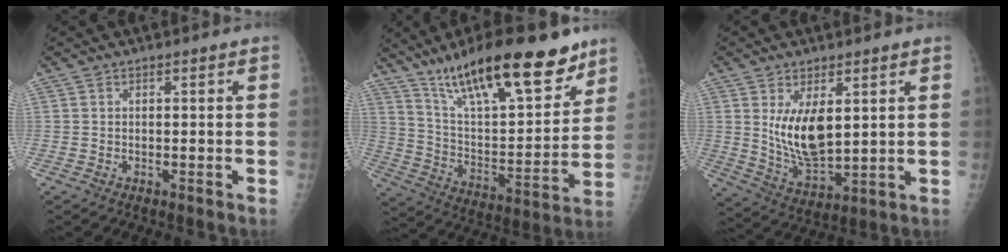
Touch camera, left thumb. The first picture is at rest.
{"total": 25.6, "force": [17.5, 7.7, 17.0], "torque": [-0.240, -0.062, 0.295]}
{"total": 10.9, "force": [2.9, 5.2, 9.1], "torque": [-0.144, -0.032, 0.070]}